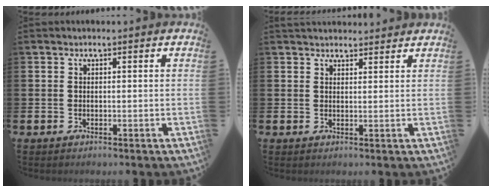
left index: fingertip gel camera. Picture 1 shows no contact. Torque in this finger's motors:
{"motor_torque": [0.77, -1.16, 0.01, 0.08]}